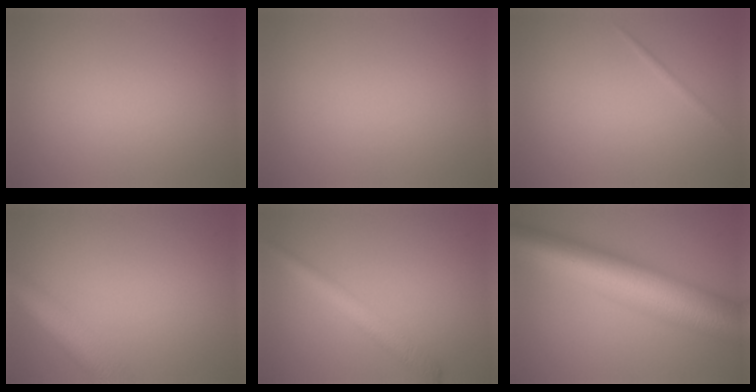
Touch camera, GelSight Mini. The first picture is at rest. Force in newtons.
{"total": 0.0}
{"total": 0.6, "press": 0.6, "slide": 0.0}
{"total": 5.3, "press": 5.3, "slide": 0.3}
{"total": 2.8, "press": 2.8, "slide": 0.1}
{"total": 13.1, "press": 13.1, "slide": 0.2}